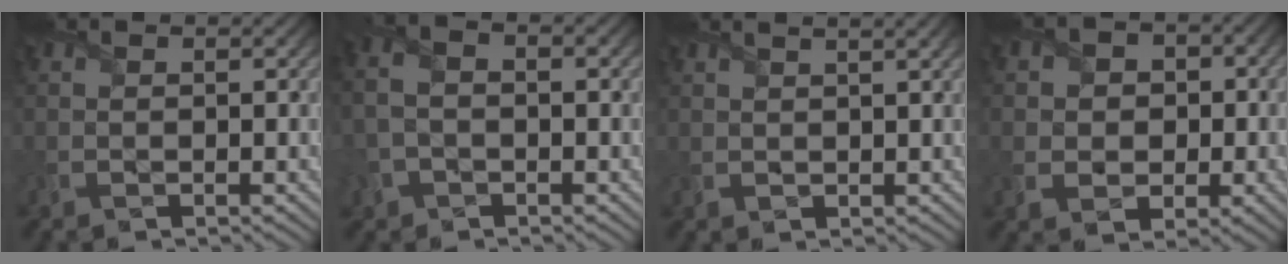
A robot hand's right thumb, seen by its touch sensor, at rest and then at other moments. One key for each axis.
{"total": 5.4, "fx": -0.4, "fy": 3.7, "fz": 3.8, "tx": -0.097, "ty": 0.011, "tz": -0.011}
{"total": 1.7, "fx": 1.5, "fy": -0.3, "fz": 0.8, "tx": -0.015, "ty": 0.001, "tz": 0.028}
{"total": 5.7, "fx": 0.4, "fy": 5.2, "fz": 2.4, "tx": -0.049, "ty": 0.013, "tz": -0.013}